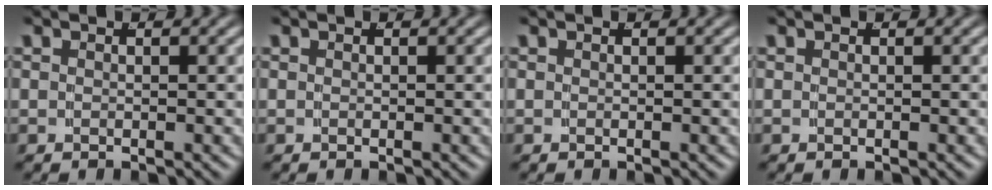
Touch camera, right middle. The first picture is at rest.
{"total": 0.0}
{"total": 0.0}
{"total": 0.0}